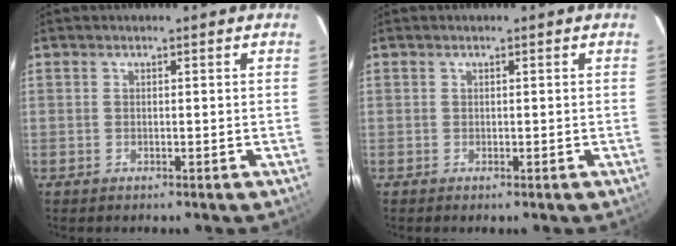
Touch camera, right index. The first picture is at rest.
{"total": 0.0}